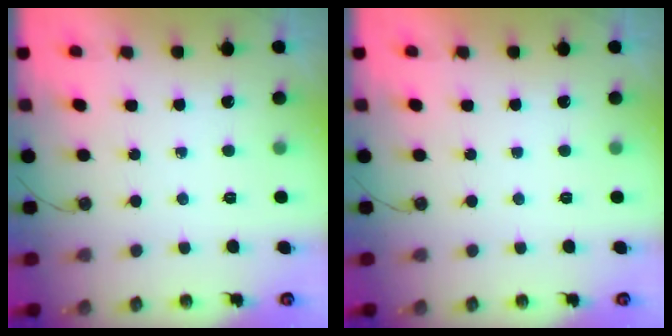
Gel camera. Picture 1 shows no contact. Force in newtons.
{"total": 0.0}